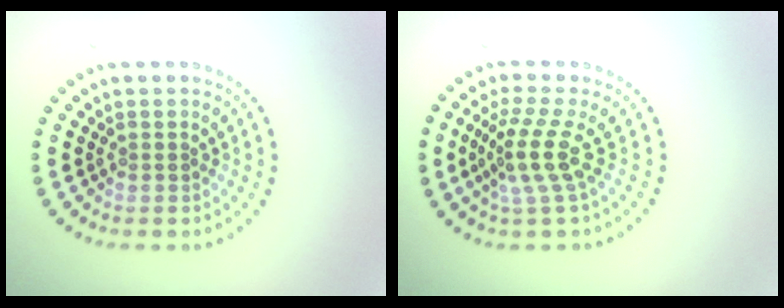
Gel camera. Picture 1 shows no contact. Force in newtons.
{"total": 3.6, "press": 2.6, "slide": 2.5}